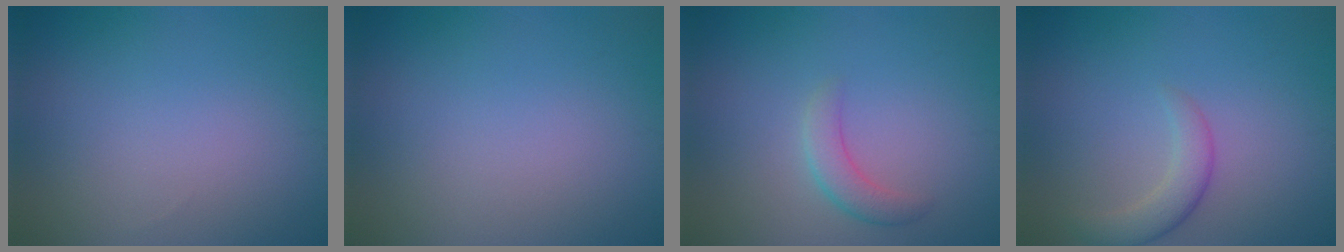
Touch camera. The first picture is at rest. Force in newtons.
{"total": 0.0}
{"total": 2.1, "press": 2.1, "slide": 0.2}
{"total": 2.6, "press": 2.6, "slide": 0.2}